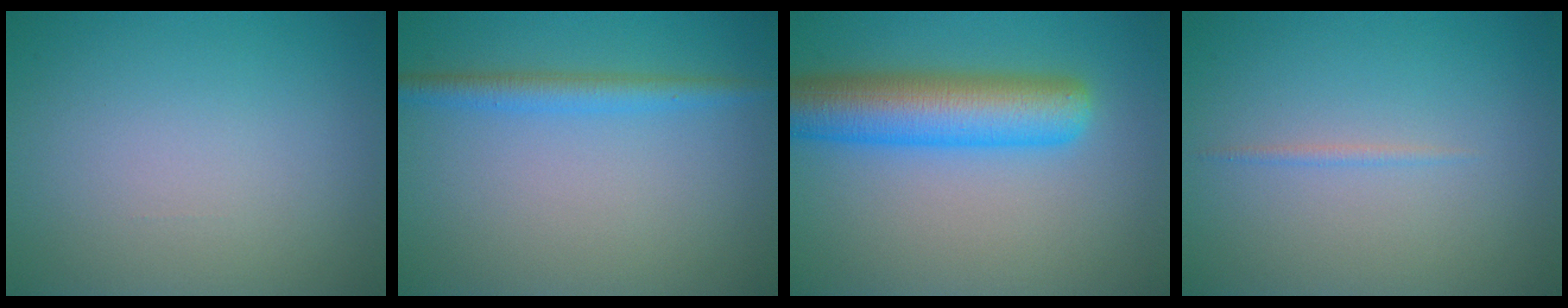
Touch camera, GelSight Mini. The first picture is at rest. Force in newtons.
{"total": 2.4, "press": 2.4, "slide": 0.2}
{"total": 8.0, "press": 8.0, "slide": 0.1}
{"total": 0.6, "press": 0.6, "slide": 0.1}